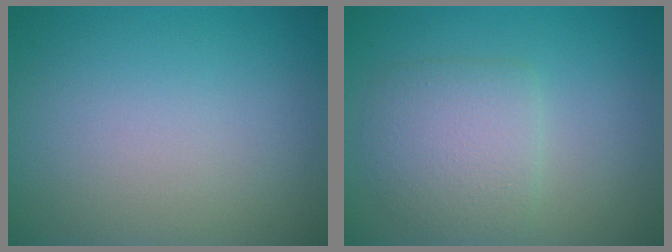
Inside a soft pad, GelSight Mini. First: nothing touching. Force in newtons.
{"total": 3.7, "press": 3.7, "slide": 0.1}